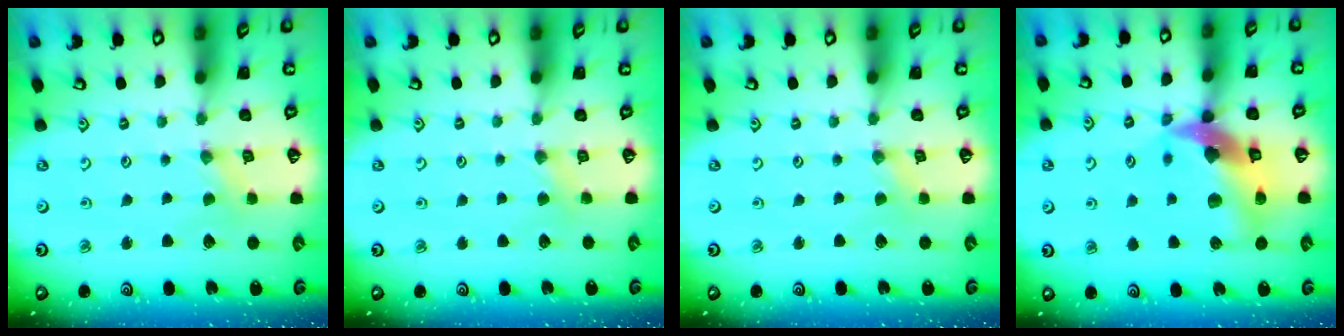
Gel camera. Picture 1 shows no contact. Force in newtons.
{"total": 2.8, "press": 2.7, "slide": 0.5}
{"total": 0.0}
{"total": 16.3, "press": 16.1, "slide": 2.4}